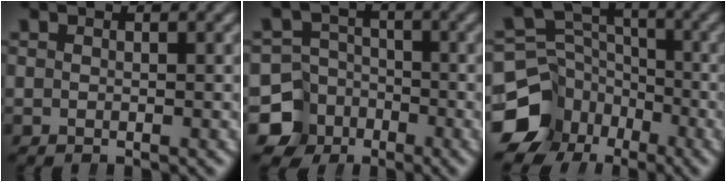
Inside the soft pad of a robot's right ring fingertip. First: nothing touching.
{"total": 10.2, "force": [-4.6, 8.7, 2.9], "torque": [-0.051, -0.053, -0.068]}
{"total": 11.6, "force": [-4.1, 9.8, 4.7], "torque": [-0.061, -0.041, -0.065]}